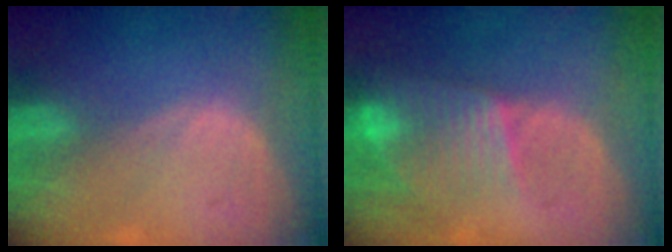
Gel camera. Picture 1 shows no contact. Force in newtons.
{"total": 7.9, "press": 6.9, "slide": 3.8}